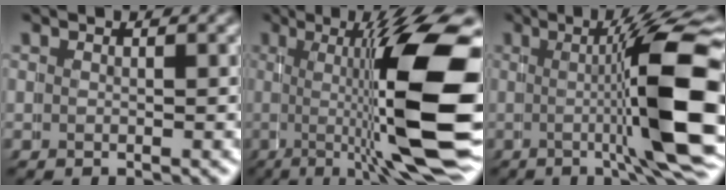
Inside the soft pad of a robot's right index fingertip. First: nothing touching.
{"total": 13.3, "force": [0.6, 3.3, 12.9], "torque": [-0.164, 0.012, 0.003]}
{"total": 11.4, "force": [0.1, 1.9, 11.2], "torque": [-0.163, 0.012, -0.006]}